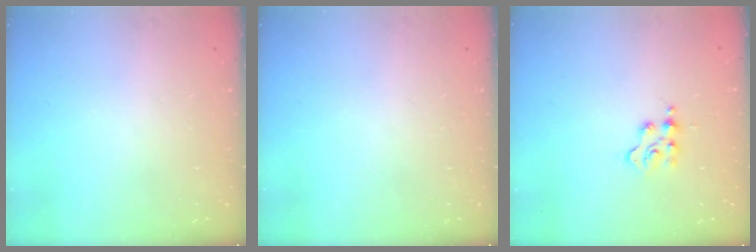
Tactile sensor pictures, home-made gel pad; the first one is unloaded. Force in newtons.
{"total": 0.0}
{"total": 2.7, "press": 2.7, "slide": 0.3}